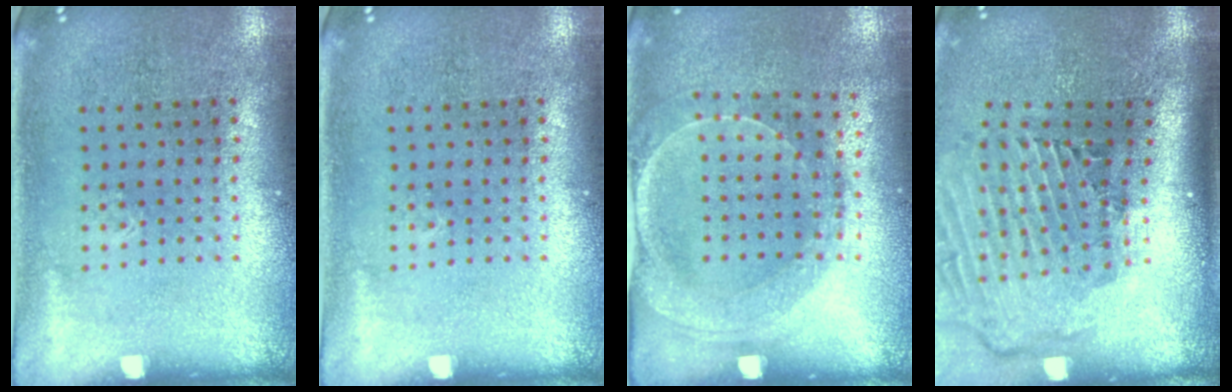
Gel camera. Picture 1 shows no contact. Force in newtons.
{"total": 0.0}
{"total": 1.5, "press": 1.5, "slide": 0.3}
{"total": 2.9, "press": 2.0, "slide": 2.1}